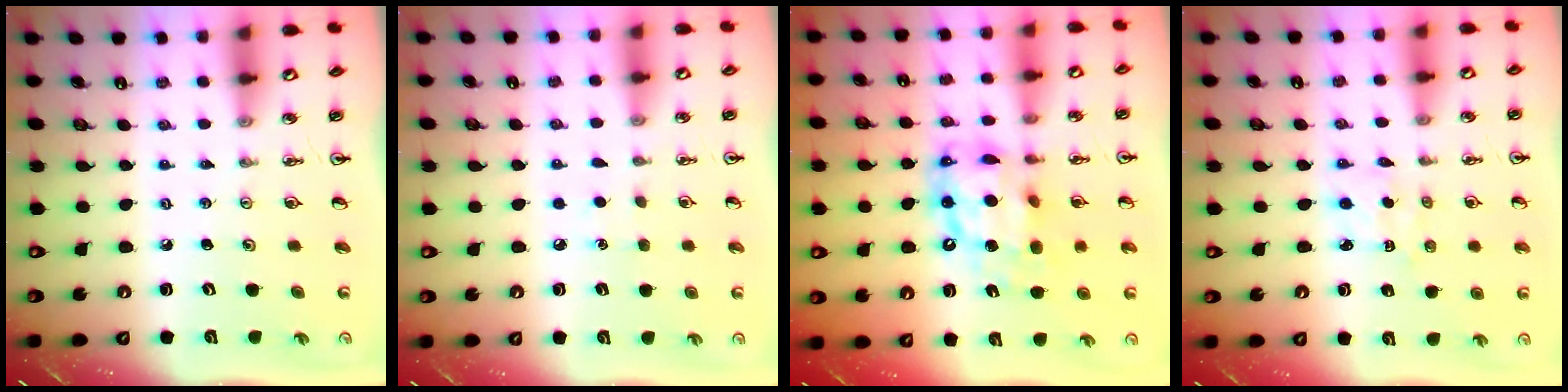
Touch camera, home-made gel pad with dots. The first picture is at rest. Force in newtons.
{"total": 3.8, "press": 3.8, "slide": 0.3}
{"total": 13.7, "press": 13.6, "slide": 1.0}
{"total": 1.9, "press": 1.8, "slide": 0.6}